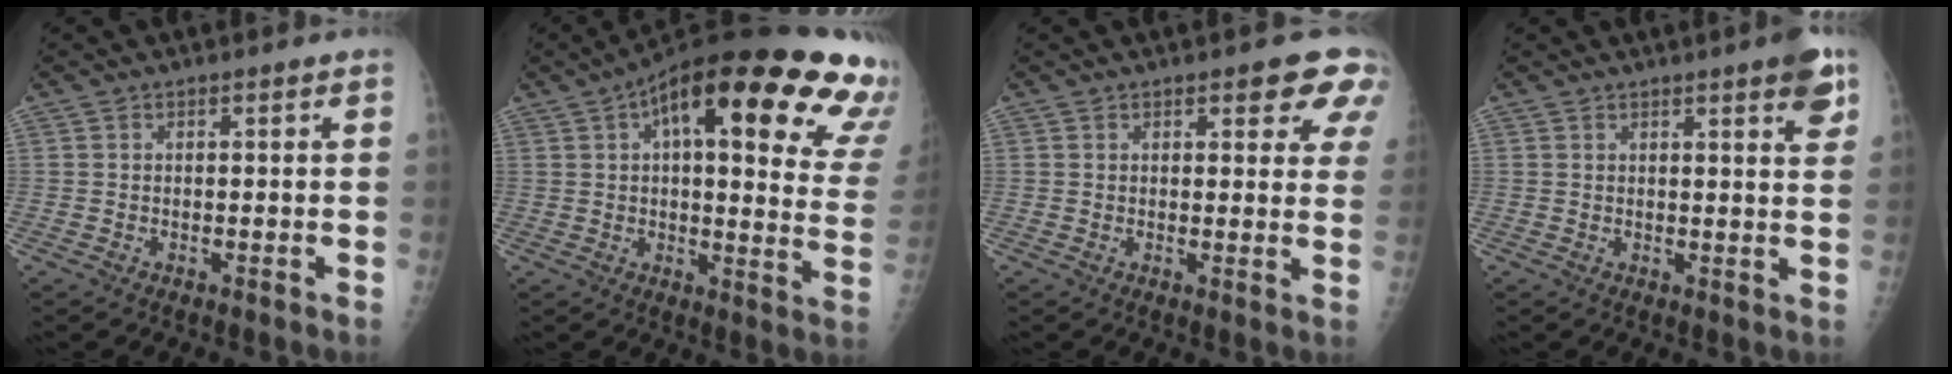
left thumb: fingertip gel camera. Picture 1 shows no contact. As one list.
[{"total": 33.0, "force": [17.0, 10.5, 26.2], "torque": [-0.256, 0.009, 0.220]}, {"total": 7.3, "force": [4.5, 3.1, 4.8], "torque": [-0.017, -0.017, 0.042]}, {"total": 5.5, "force": [3.2, 0.9, 4.3], "torque": [-0.045, -0.013, 0.037]}]